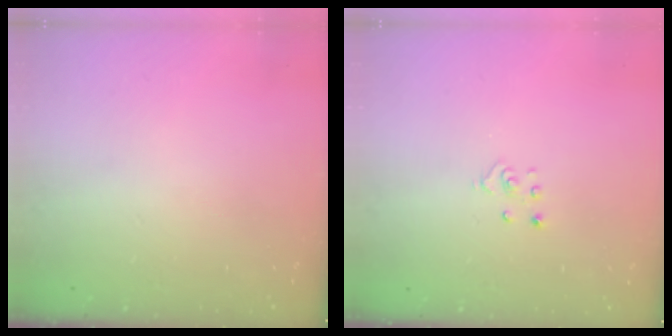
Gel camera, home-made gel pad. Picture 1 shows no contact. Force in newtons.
{"total": 2.8, "press": 2.8, "slide": 0.3}